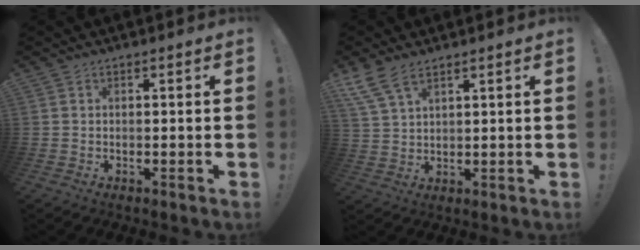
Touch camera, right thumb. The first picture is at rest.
{"total": 7.8, "force": [5.7, 3.0, 4.4], "torque": [-0.089, -0.022, 0.113]}